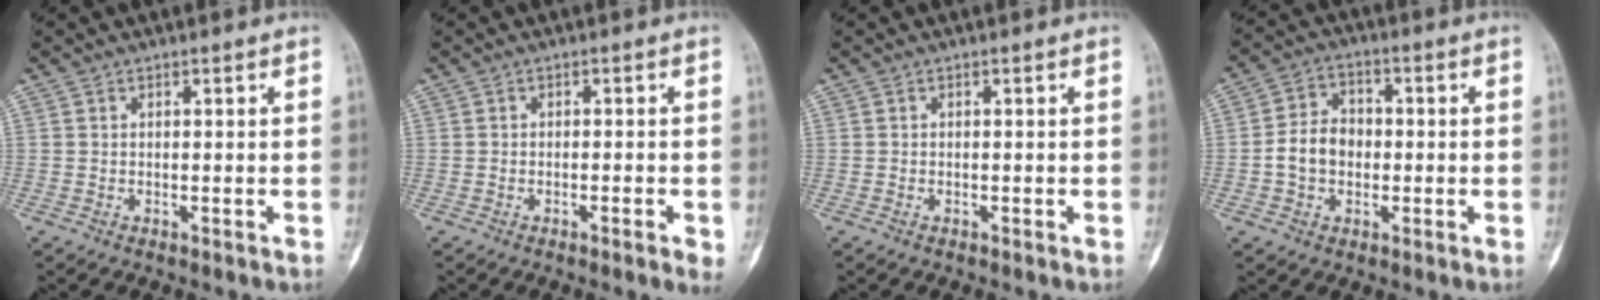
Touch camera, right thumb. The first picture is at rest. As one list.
[{"total": 2.8, "force": [-1.1, 0.6, 2.5], "torque": [-0.034, -0.003, -0.016]}, {"total": 0.0}, {"total": 7.6, "force": [-1.0, 6.0, 4.6], "torque": [-0.061, 0.024, -0.028]}]